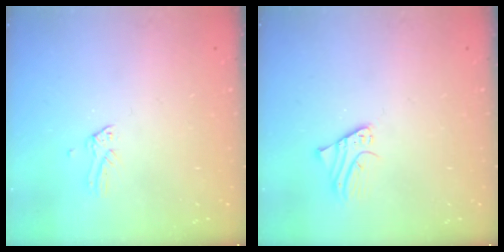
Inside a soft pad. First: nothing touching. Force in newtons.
{"total": 1.9, "press": 1.9, "slide": 0.1}